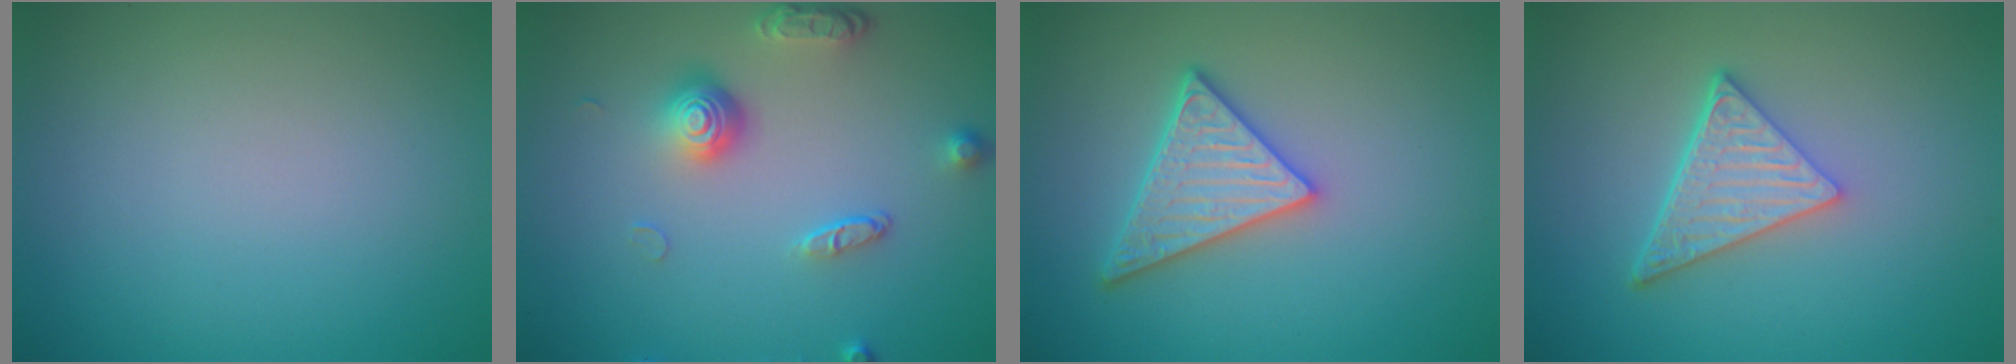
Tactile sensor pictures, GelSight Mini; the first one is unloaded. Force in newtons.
{"total": 4.0, "press": 2.9, "slide": 2.7}
{"total": 4.1, "press": 3.8, "slide": 1.6}
{"total": 4.9, "press": 3.5, "slide": 3.5}